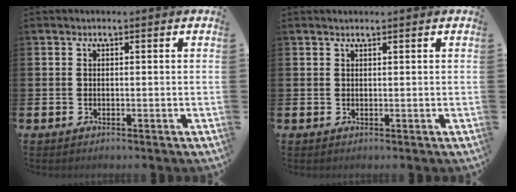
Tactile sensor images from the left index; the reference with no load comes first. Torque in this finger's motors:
{"motor_torque": [0.03, 0.27, -0.07, 0.00]}